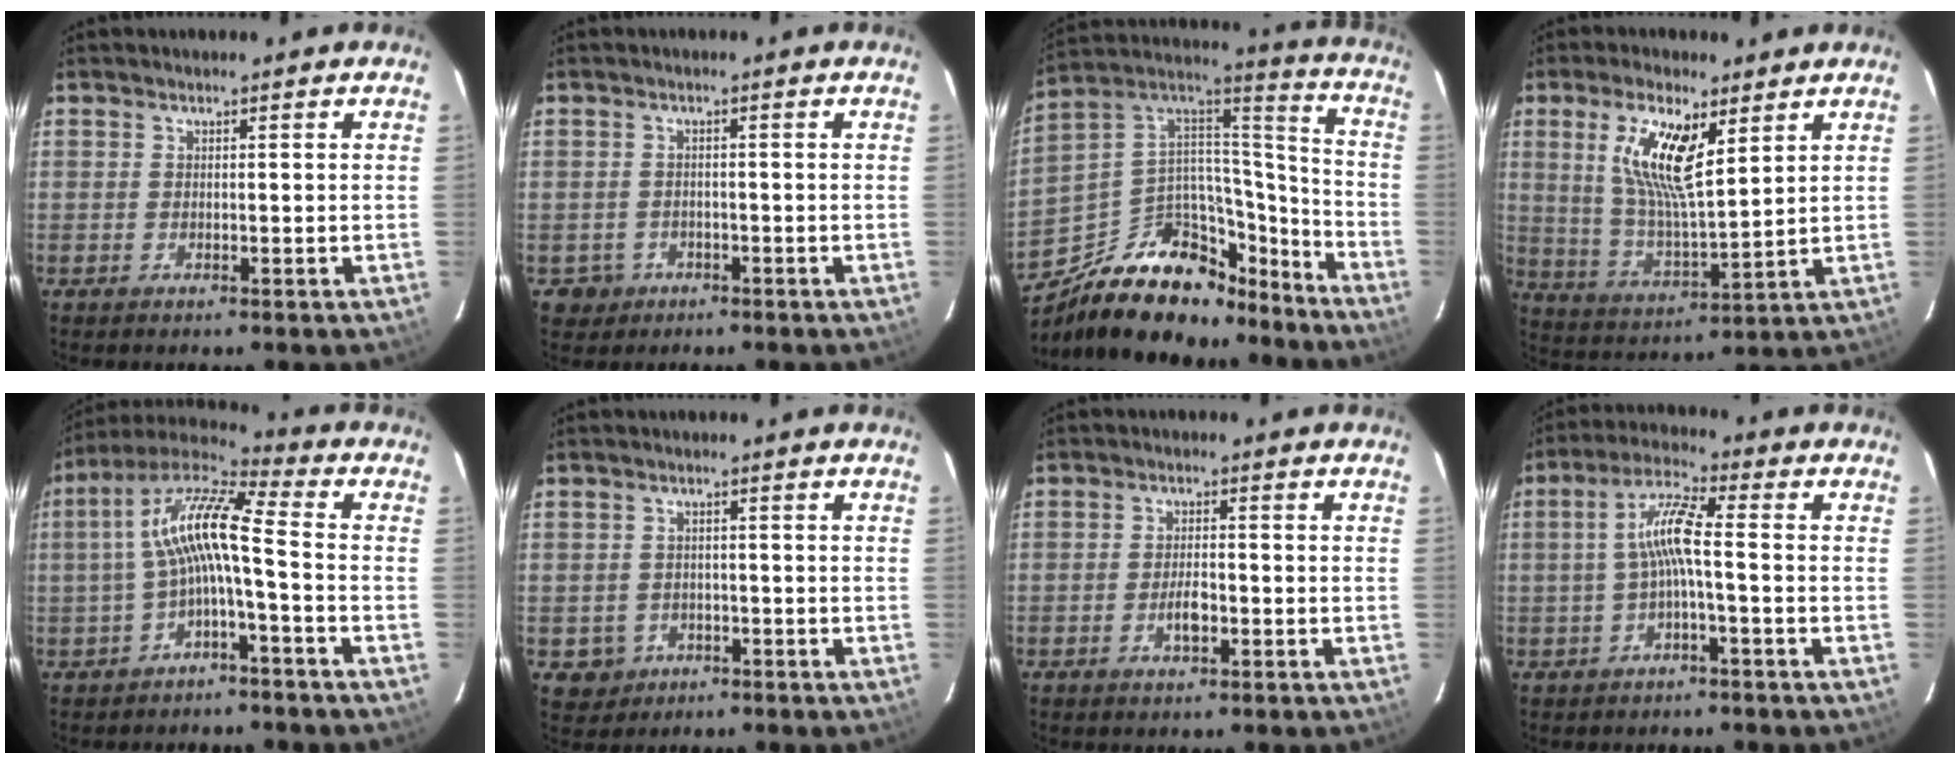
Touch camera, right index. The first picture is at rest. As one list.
[{"total": 3.4, "force": [-1.3, 3.1, 0.5], "torque": [-0.022, 0.004, -0.011]}, {"total": 25.2, "force": [-17.3, 13.4, 12.5], "torque": [-0.232, 0.061, -0.252]}, {"total": 12.4, "force": [5.2, 3.9, 10.5], "torque": [-0.204, 0.004, 0.106]}, {"total": 11.0, "force": [-1.6, 1.7, 10.7], "torque": [-0.223, 0.025, -0.034]}, {"total": 4.1, "force": [-1.5, 3.8, 0.6], "torque": [-0.023, 0.008, -0.014]}, {"total": 3.2, "force": [-1.2, 1.3, 2.7], "torque": [-0.051, 0.000, -0.020]}, {"total": 6.4, "force": [-1.1, 0.5, 6.3], "torque": [-0.139, 0.016, -0.019]}]